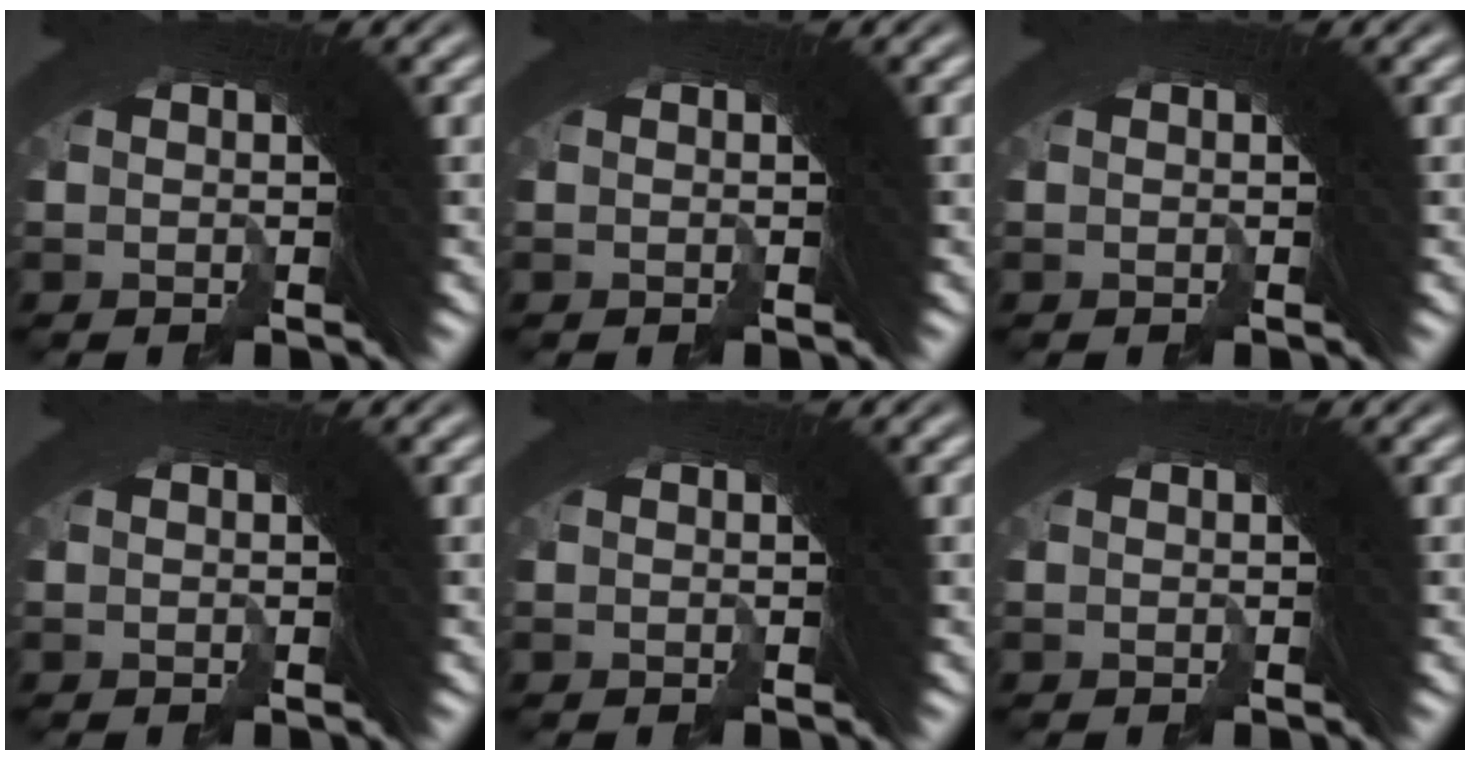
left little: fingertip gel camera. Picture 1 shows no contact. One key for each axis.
{"total": 0.0}
{"total": 0.0}
{"total": 0.0}
{"total": 0.0}
{"total": 0.0}